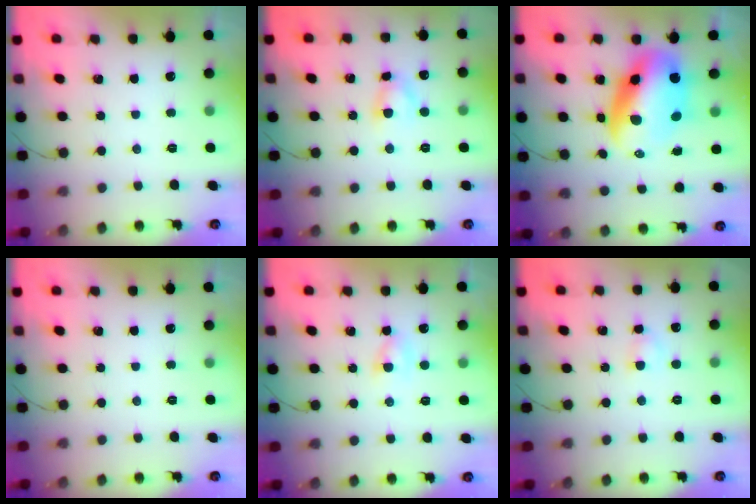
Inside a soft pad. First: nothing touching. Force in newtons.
{"total": 3.5, "press": 3.4, "slide": 1.1}
{"total": 14.2, "press": 13.8, "slide": 3.3}
{"total": 0.0}
{"total": 2.0, "press": 1.8, "slide": 0.8}
{"total": 2.7, "press": 2.4, "slide": 1.2}